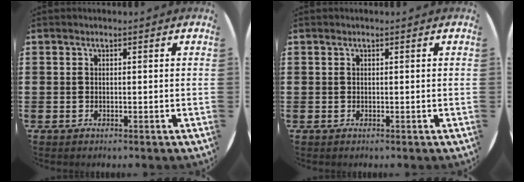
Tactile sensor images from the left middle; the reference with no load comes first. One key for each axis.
{"total": 0.0}